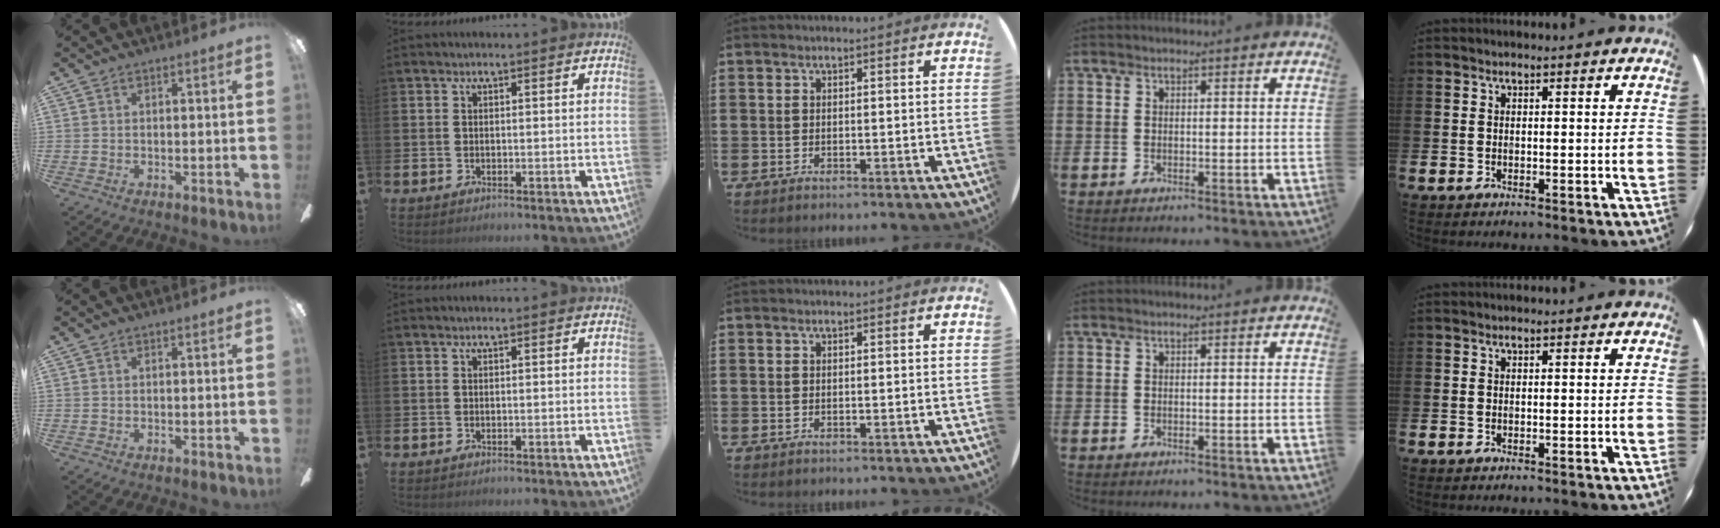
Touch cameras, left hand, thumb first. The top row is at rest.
{}